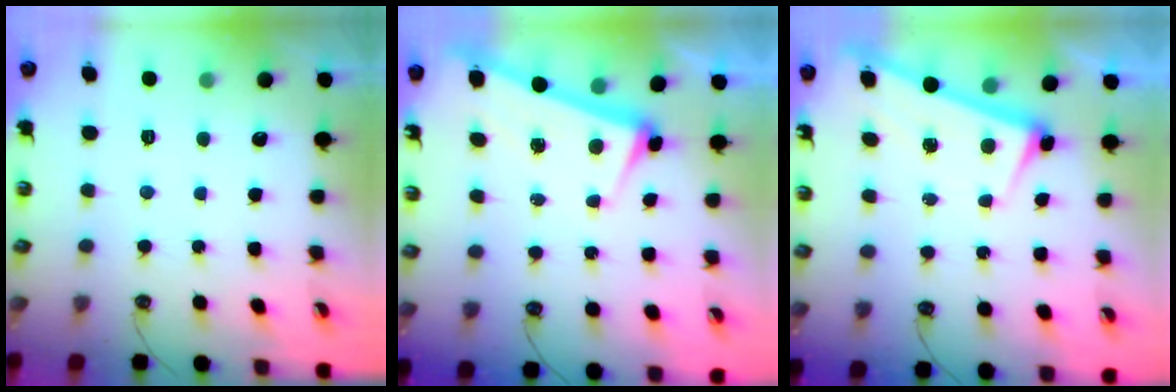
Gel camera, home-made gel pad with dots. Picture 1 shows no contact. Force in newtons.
{"total": 3.2, "press": 3.1, "slide": 1.0}
{"total": 2.8, "press": 2.8, "slide": 0.4}